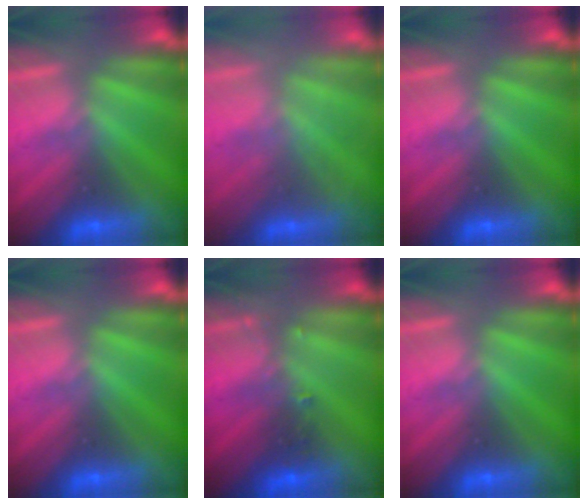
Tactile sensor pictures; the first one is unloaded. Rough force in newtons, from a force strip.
{"total": 2.3}
{"total": 0.0}
{"total": 0.0}
{"total": 2.7}
{"total": 0.0}